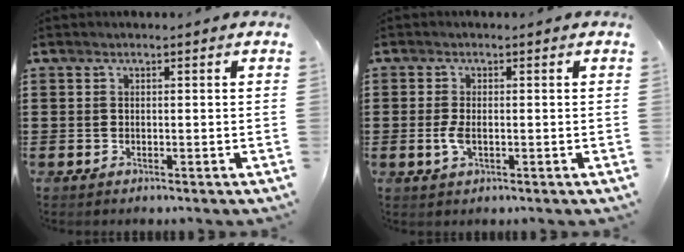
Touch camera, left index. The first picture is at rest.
{"total": 2.5, "force": [-0.4, 1.0, 2.3], "torque": [-0.064, -0.010, -0.013]}